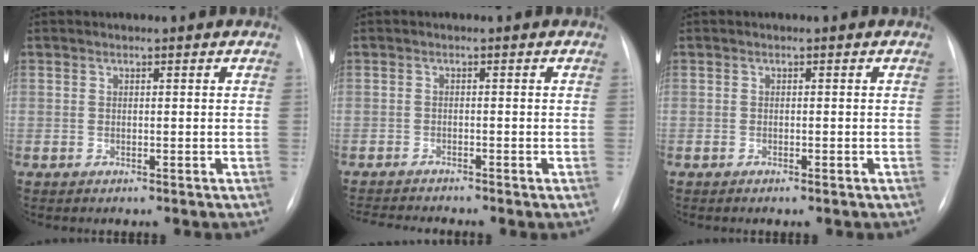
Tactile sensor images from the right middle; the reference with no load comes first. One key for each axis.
{"total": 3.6, "fx": -3.5, "fy": -0.7, "fz": 0.8, "tx": -0.015, "ty": -0.016, "tz": -0.058}
{"total": 0.8, "fx": -0.5, "fy": 0.1, "fz": 0.6, "tx": -0.013, "ty": -0.001, "tz": -0.008}